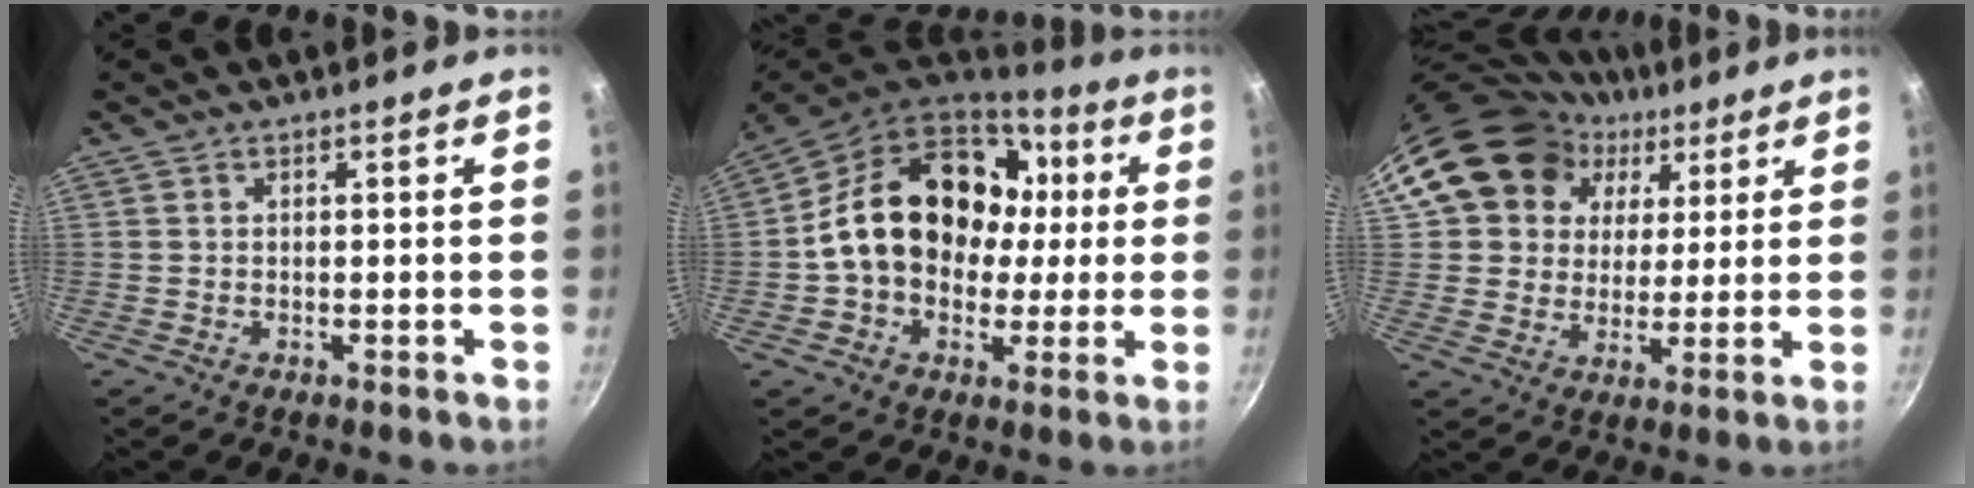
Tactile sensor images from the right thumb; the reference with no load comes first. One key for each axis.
{"total": 22.5, "fx": 2.6, "fy": 17.0, "fz": 14.5, "tx": -0.220, "ty": 0.035, "tz": 0.040}
{"total": 16.4, "fx": 7.6, "fy": 13.1, "fz": 6.2, "tx": -0.091, "ty": 0.001, "tz": 0.130}